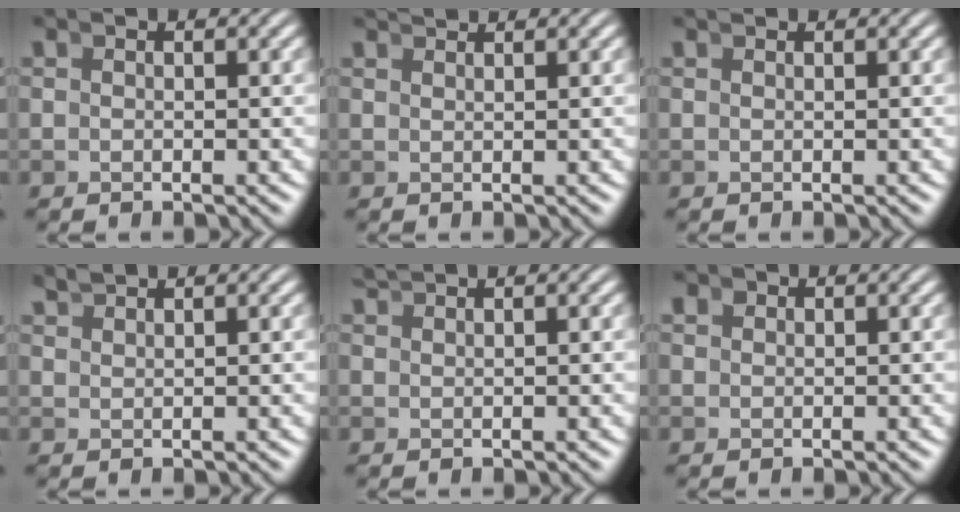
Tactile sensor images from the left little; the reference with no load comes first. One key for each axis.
{"total": 1.9, "fx": 1.7, "fy": -0.9, "fz": 0.0, "tx": 0.012, "ty": 0.003, "tz": 0.033}
{"total": 0.0}
{"total": 1.5, "fx": 1.4, "fy": -0.6, "fz": 0.2, "tx": 0.004, "ty": 0.005, "tz": 0.029}
{"total": 1.2, "fx": 1.1, "fy": -0.6, "fz": 0.2, "tx": 0.001, "ty": 0.004, "tz": 0.021}
{"total": 0.7, "fx": 0.7, "fy": 0.0, "fz": 0.2, "tx": 0.000, "ty": -0.001, "tz": 0.020}